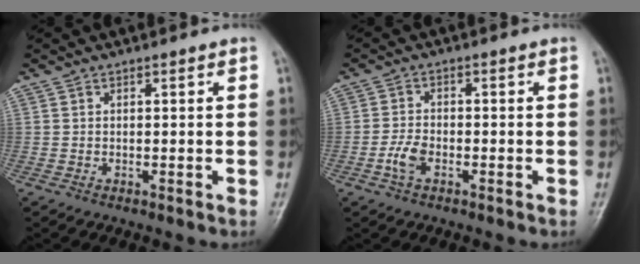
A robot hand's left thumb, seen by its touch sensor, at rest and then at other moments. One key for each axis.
{"total": 3.5, "fx": -1.5, "fy": 1.9, "fz": 2.5, "tx": -0.054, "ty": 0.010, "tz": -0.032}